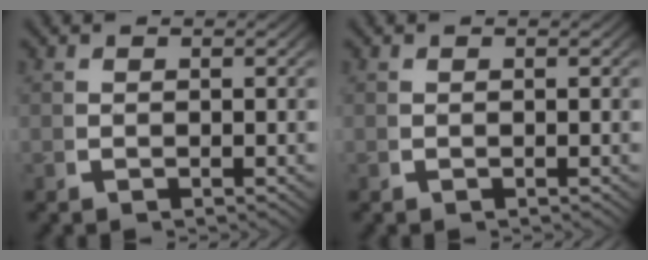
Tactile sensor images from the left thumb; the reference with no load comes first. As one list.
[{"total": 0.0}]